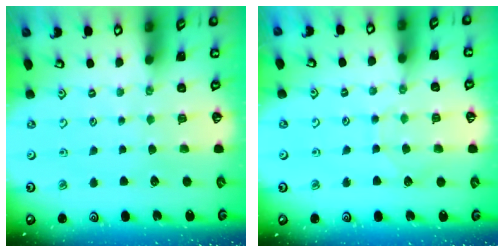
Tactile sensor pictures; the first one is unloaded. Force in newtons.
{"total": 5.0, "press": 5.0, "slide": 0.5}